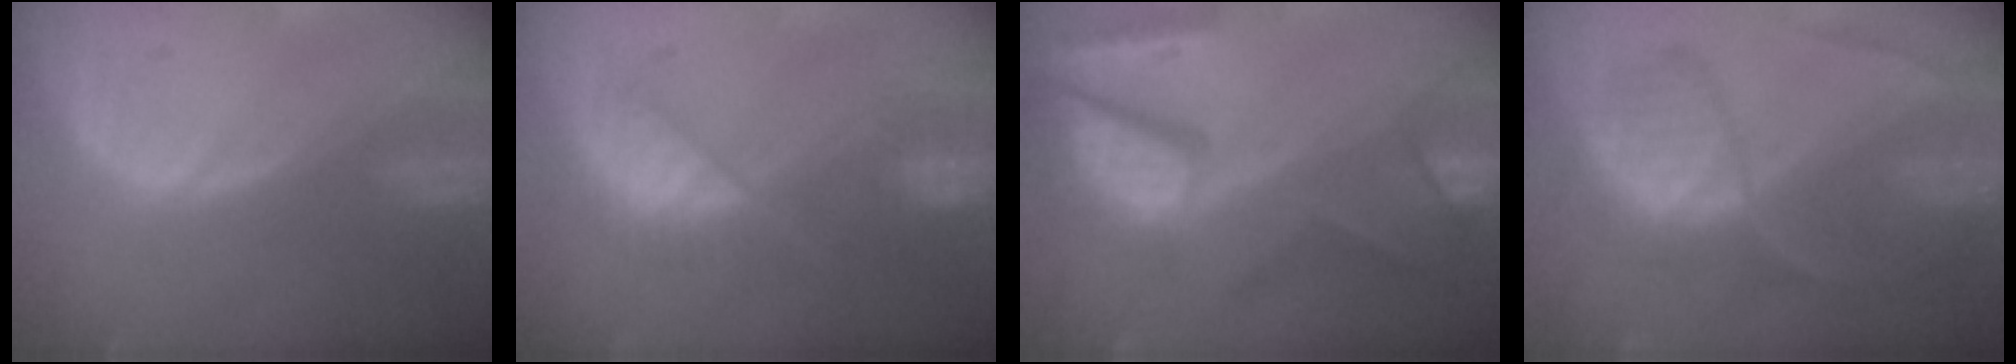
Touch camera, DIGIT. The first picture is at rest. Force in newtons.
{"total": 7.8, "press": 7.2, "slide": 2.8}
{"total": 11.8, "press": 9.8, "slide": 6.6}
{"total": 7.0, "press": 6.9, "slide": 1.5}